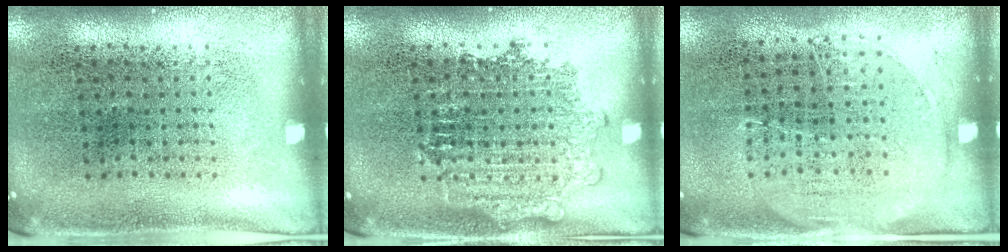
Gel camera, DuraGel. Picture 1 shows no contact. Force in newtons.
{"total": 2.2, "press": 2.2, "slide": 0.5}
{"total": 1.4, "press": 1.2, "slide": 0.7}